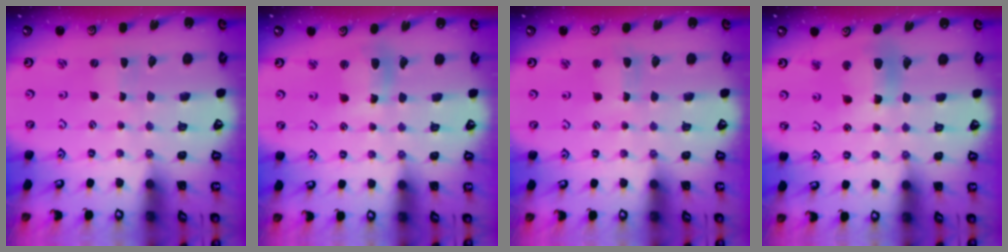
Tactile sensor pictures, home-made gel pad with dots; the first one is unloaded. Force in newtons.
{"total": 10.4, "press": 10.3, "slide": 1.2}
{"total": 2.6, "press": 2.5, "slide": 0.3}
{"total": 12.7, "press": 12.5, "slide": 1.7}